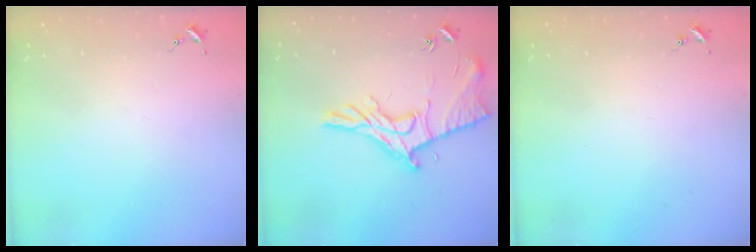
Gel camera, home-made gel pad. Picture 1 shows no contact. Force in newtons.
{"total": 15.3, "press": 15.3, "slide": 0.6}
{"total": 0.0}